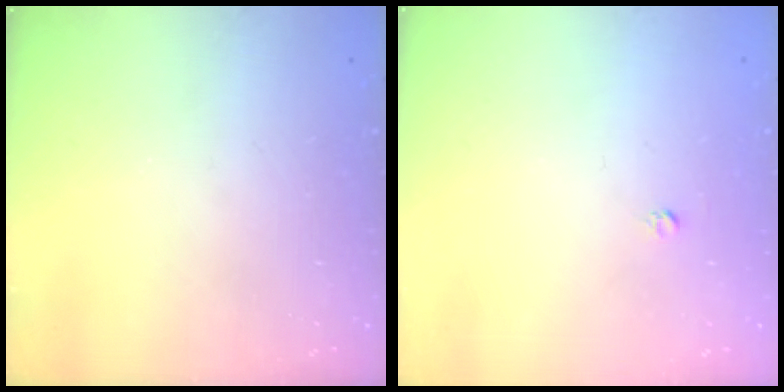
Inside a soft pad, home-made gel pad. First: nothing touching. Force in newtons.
{"total": 2.5, "press": 2.5, "slide": 0.2}